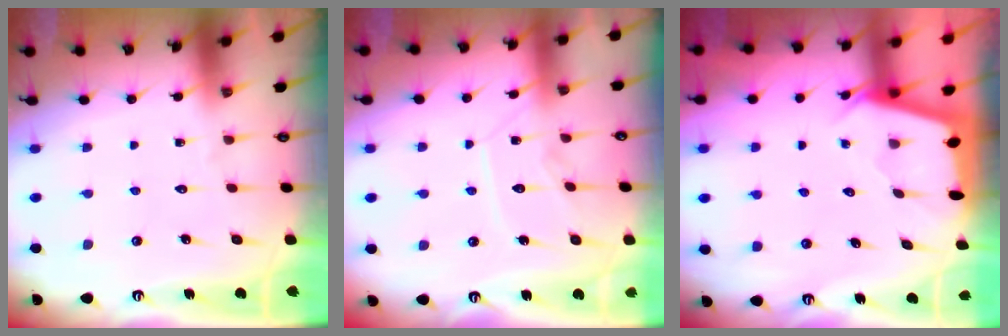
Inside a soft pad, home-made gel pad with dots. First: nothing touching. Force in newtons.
{"total": 8.5, "press": 8.5, "slide": 0.2}
{"total": 2.0, "press": 2.0, "slide": 0.3}